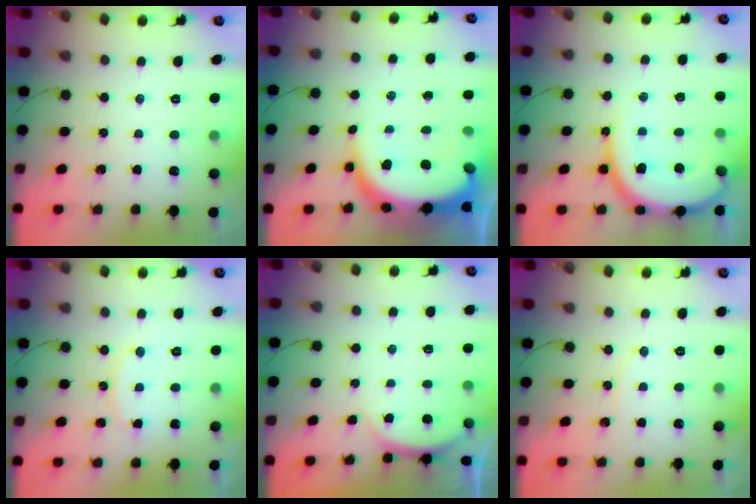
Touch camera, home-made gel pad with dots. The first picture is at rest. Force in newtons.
{"total": 14.9, "press": 14.8, "slide": 1.6}
{"total": 15.3, "press": 15.2, "slide": 1.2}
{"total": 8.3, "press": 8.3, "slide": 0.5}
{"total": 3.6, "press": 3.1, "slide": 1.8}
{"total": 4.4, "press": 4.3, "slide": 0.8}